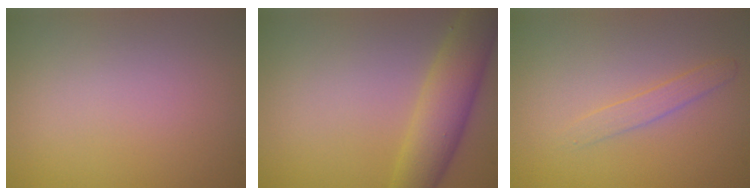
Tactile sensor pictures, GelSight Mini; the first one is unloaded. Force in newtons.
{"total": 5.1, "press": 5.1, "slide": 0.2}
{"total": 1.3, "press": 1.3, "slide": 0.0}